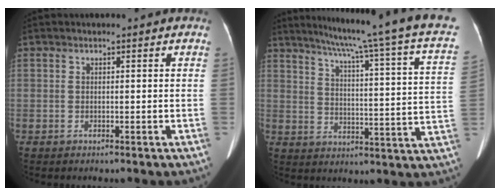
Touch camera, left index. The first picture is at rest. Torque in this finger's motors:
{"motor_torque": [0.43, -1.29, 0.01, 0.08]}